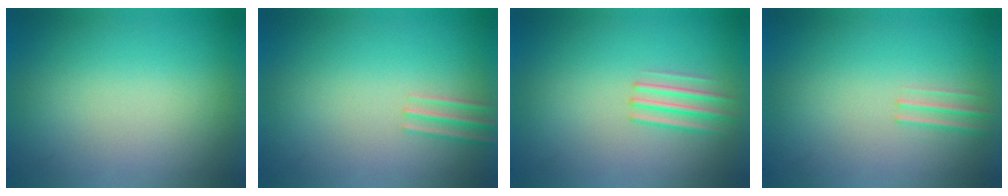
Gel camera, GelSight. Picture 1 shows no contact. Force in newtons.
{"total": 1.1}
{"total": 1.7}
{"total": 1.1}